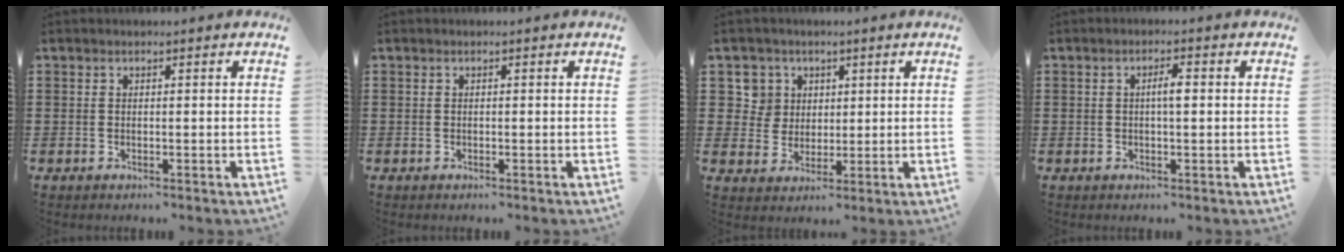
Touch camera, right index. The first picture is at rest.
{"total": 0.0}
{"total": 5.4, "force": [2.1, 5.0, 0.4], "torque": [-0.029, 0.014, 0.037]}
{"total": 2.4, "force": [0.1, 0.5, 2.4], "torque": [-0.046, 0.000, 0.001]}